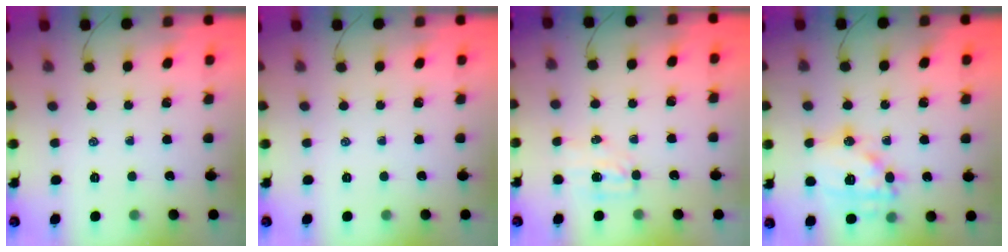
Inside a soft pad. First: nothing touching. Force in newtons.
{"total": 0.0}
{"total": 3.7, "press": 3.5, "slide": 1.0}
{"total": 15.6, "press": 15.5, "slide": 2.1}